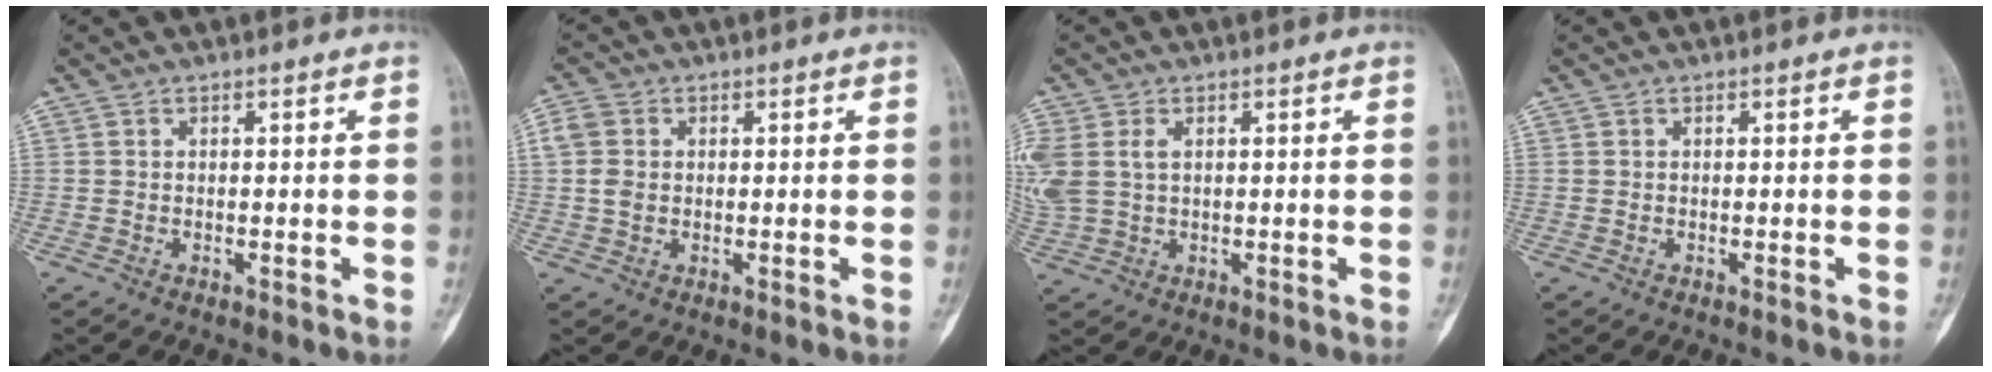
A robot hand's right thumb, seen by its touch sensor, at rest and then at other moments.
{"total": 3.9, "force": [0.5, 3.1, 2.3], "torque": [-0.052, 0.008, 0.007]}
{"total": 9.3, "force": [2.0, 6.4, 6.5], "torque": [-0.188, 0.008, 0.048]}
{"total": 0.0}